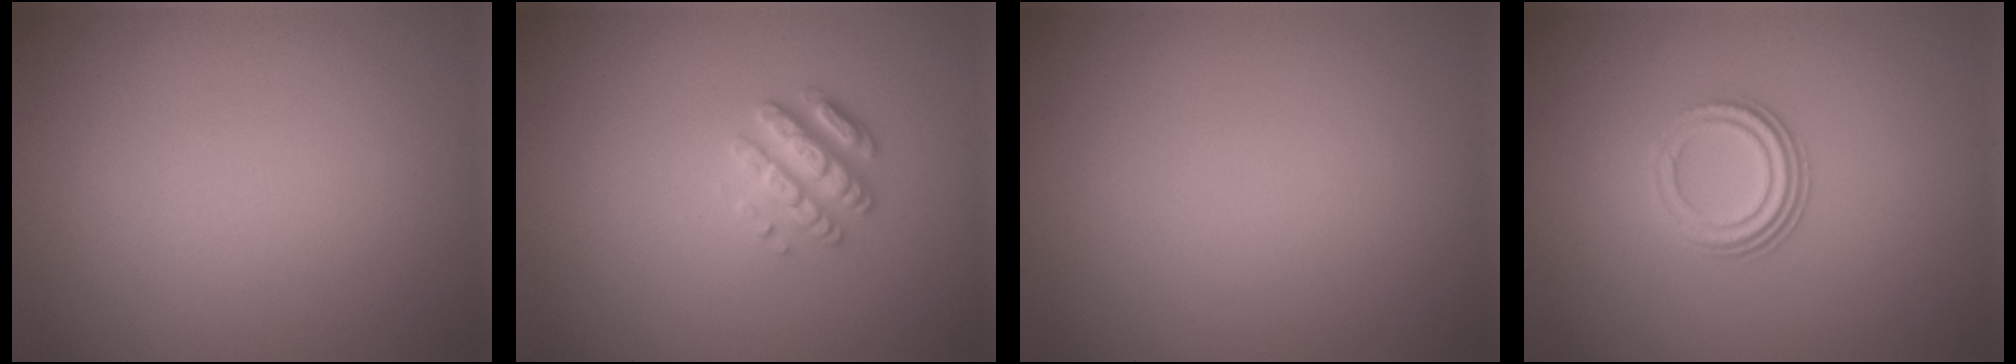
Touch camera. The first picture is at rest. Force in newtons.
{"total": 2.8, "press": 2.7, "slide": 0.6}
{"total": 0.0}
{"total": 3.0, "press": 2.2, "slide": 2.0}